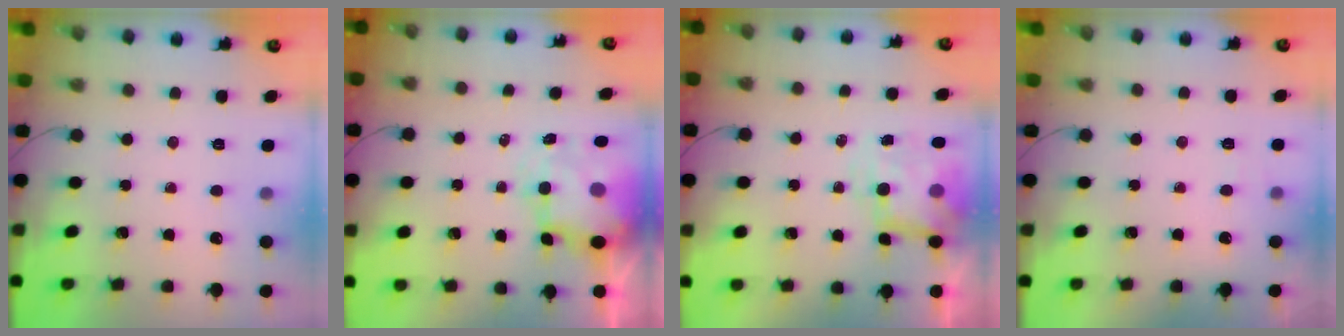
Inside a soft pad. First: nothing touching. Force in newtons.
{"total": 8.6, "press": 8.3, "slide": 1.9}
{"total": 7.6, "press": 7.4, "slide": 1.7}
{"total": 4.0, "press": 3.8, "slide": 1.1}